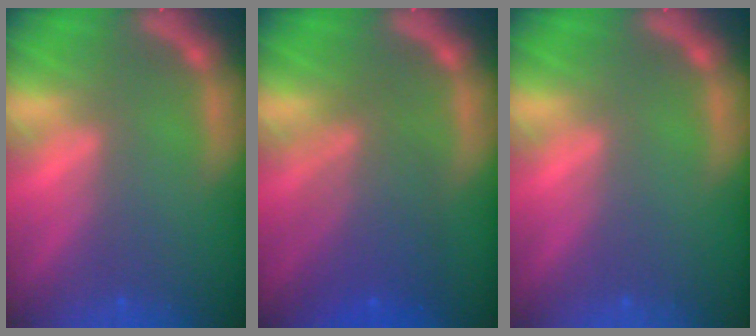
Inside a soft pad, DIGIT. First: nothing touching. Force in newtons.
{"total": 6.0}
{"total": 0.0}